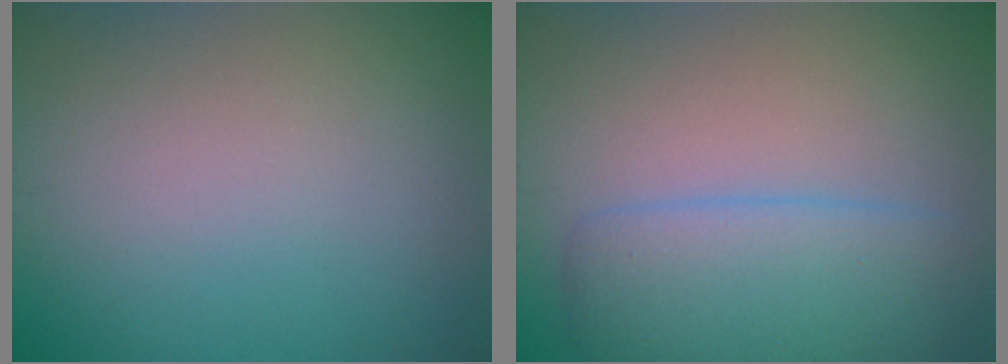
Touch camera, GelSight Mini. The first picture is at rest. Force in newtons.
{"total": 4.8, "press": 4.8, "slide": 0.1}